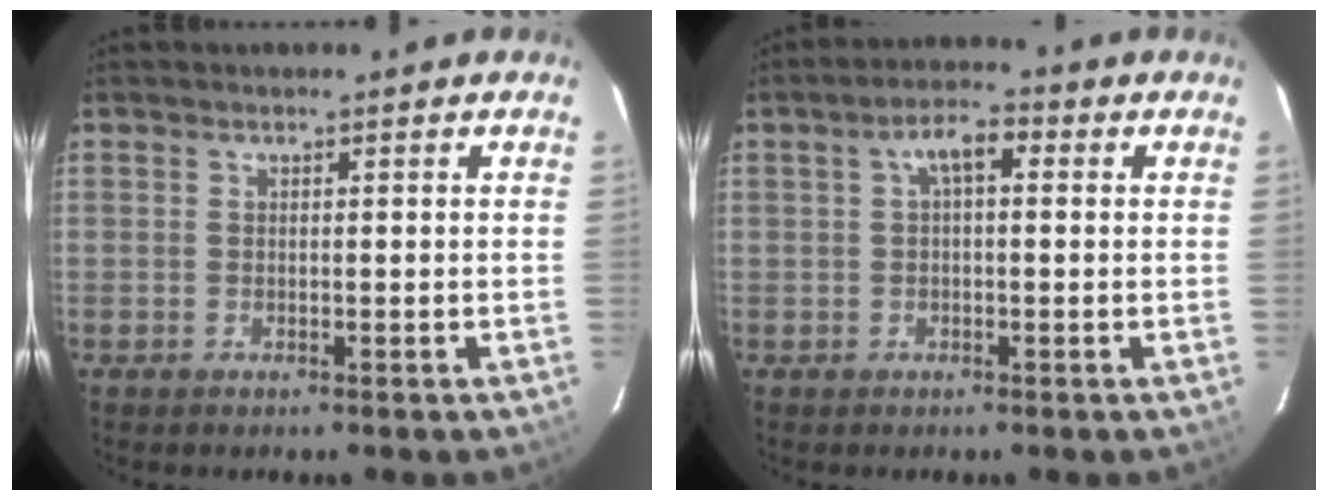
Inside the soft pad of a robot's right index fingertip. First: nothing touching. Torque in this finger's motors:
{"motor_torque": [0.08, -0.05, 0.10, 0.05]}